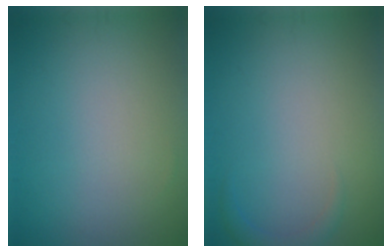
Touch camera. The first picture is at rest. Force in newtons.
{"total": 1.2, "press": 1.2, "slide": 0.2}